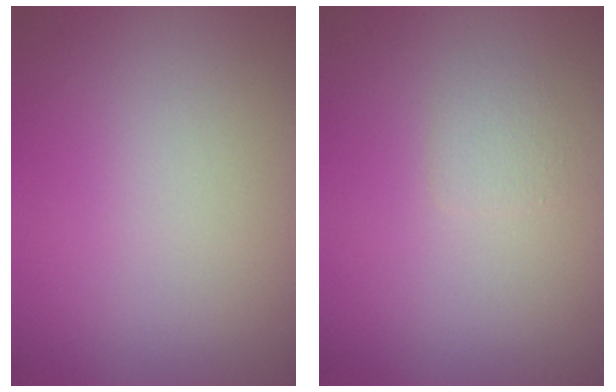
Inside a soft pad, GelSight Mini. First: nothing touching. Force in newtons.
{"total": 1.1, "press": 1.1, "slide": 0.0}